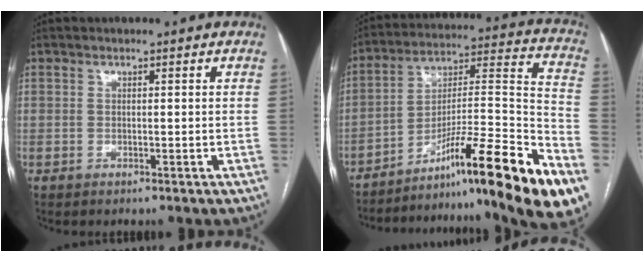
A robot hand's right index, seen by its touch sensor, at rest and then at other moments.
{"total": 25.4, "force": [-16.0, 0.8, 19.8], "torque": [-0.244, 0.020, -0.252]}